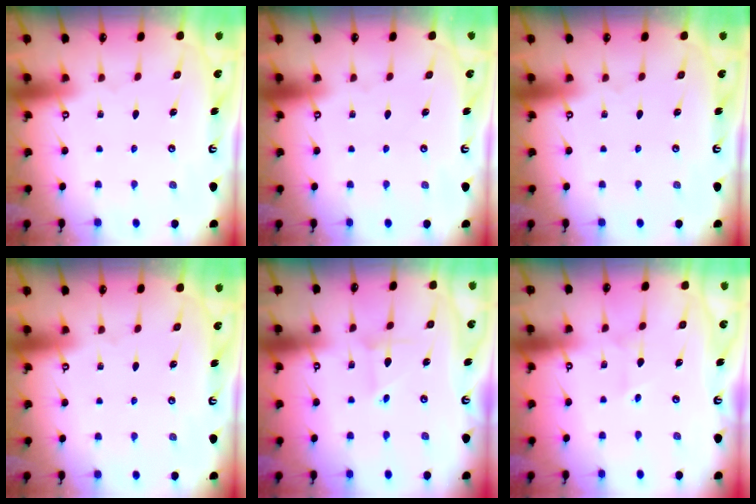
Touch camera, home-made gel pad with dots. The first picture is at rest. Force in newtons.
{"total": 0.0}
{"total": 0.0}
{"total": 0.0}
{"total": 2.2, "press": 2.2, "slide": 0.1}
{"total": 2.7, "press": 2.5, "slide": 0.9}